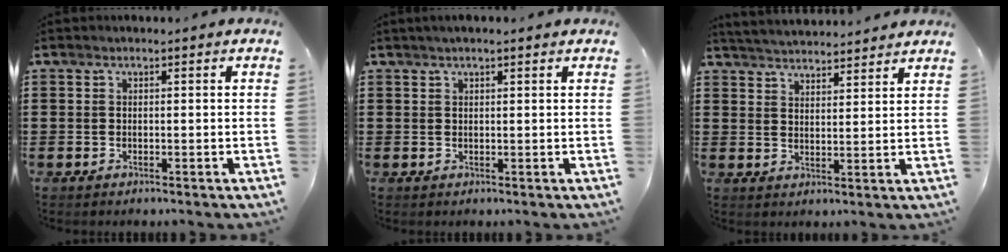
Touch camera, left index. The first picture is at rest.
{"total": 1.3, "force": [0.9, 0.1, 0.9], "torque": [-0.017, 0.002, 0.017]}
{"total": 4.0, "force": [4.0, 0.0, 0.3], "torque": [-0.019, -0.017, 0.073]}